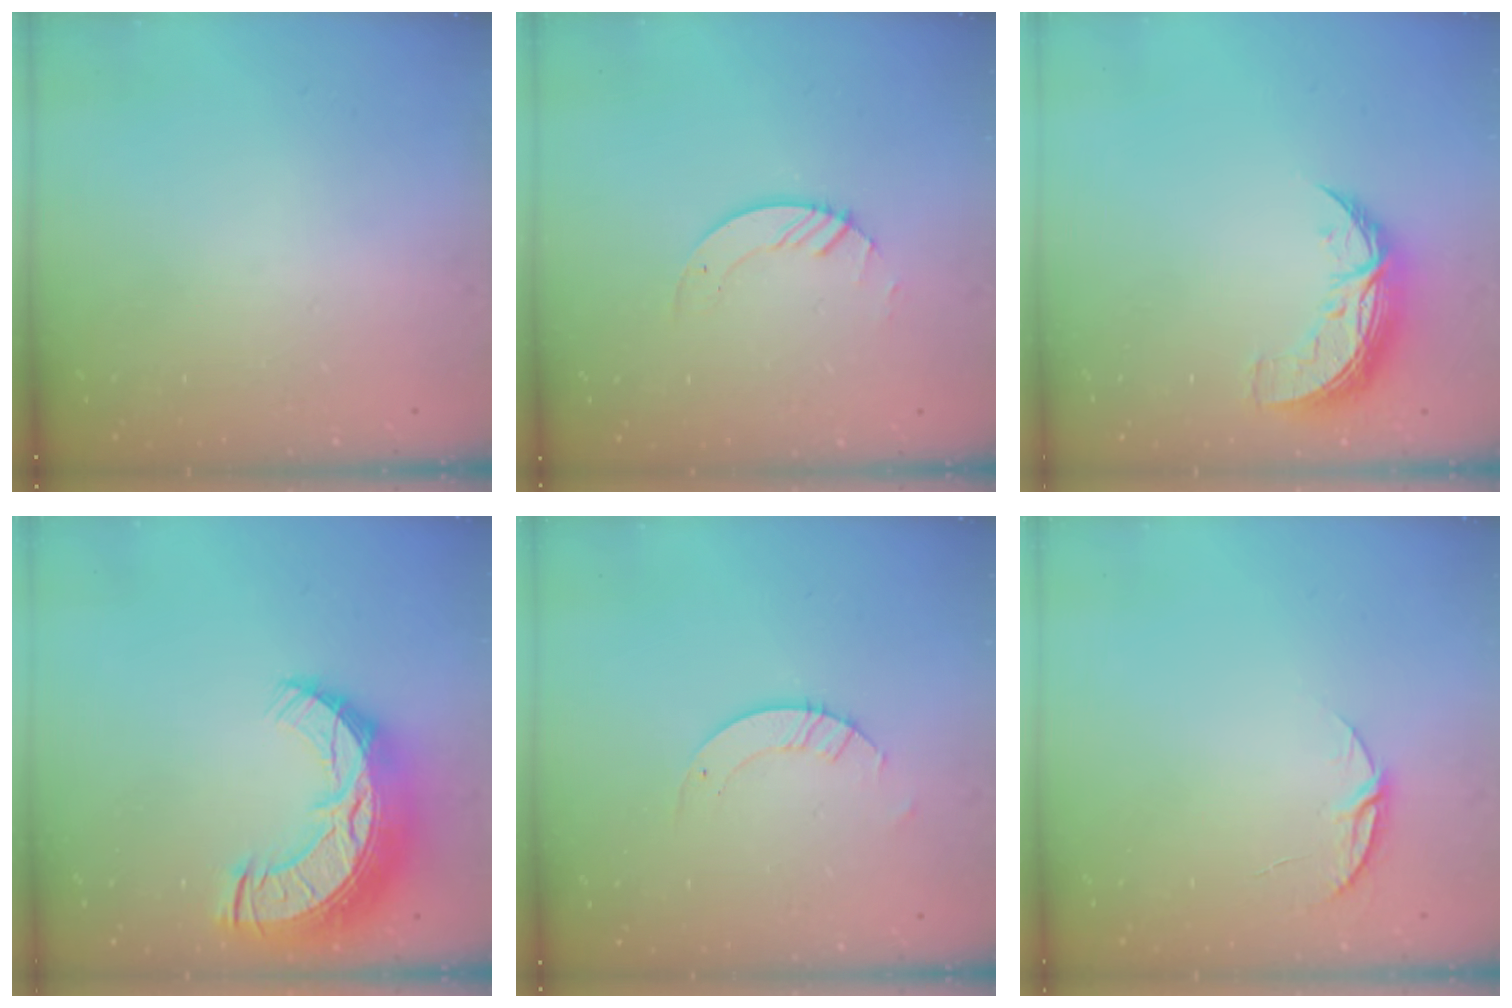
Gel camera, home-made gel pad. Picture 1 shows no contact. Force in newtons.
{"total": 2.6, "press": 2.6, "slide": 0.3}
{"total": 9.3, "press": 9.3, "slide": 0.5}
{"total": 19.3, "press": 19.2, "slide": 1.4}
{"total": 3.2, "press": 3.2, "slide": 0.3}
{"total": 5.6, "press": 5.5, "slide": 0.6}